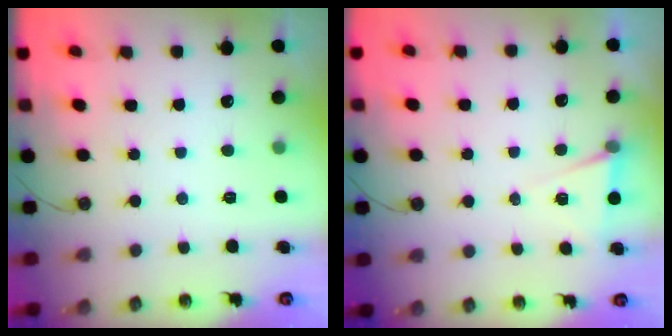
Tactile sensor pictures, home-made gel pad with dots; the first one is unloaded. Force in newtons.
{"total": 5.7, "press": 3.3, "slide": 4.6}